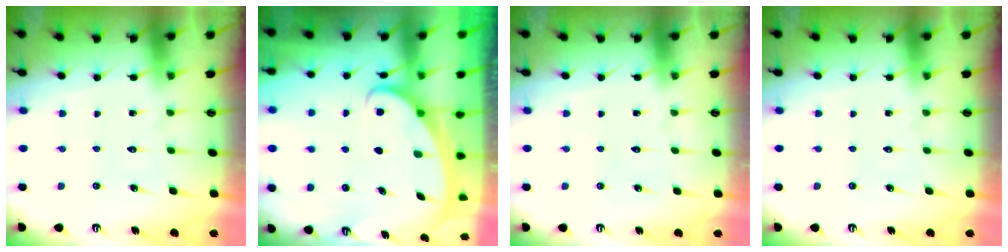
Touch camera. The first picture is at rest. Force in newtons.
{"total": 2.3, "press": 2.2, "slide": 0.4}
{"total": 0.0}
{"total": 0.0}